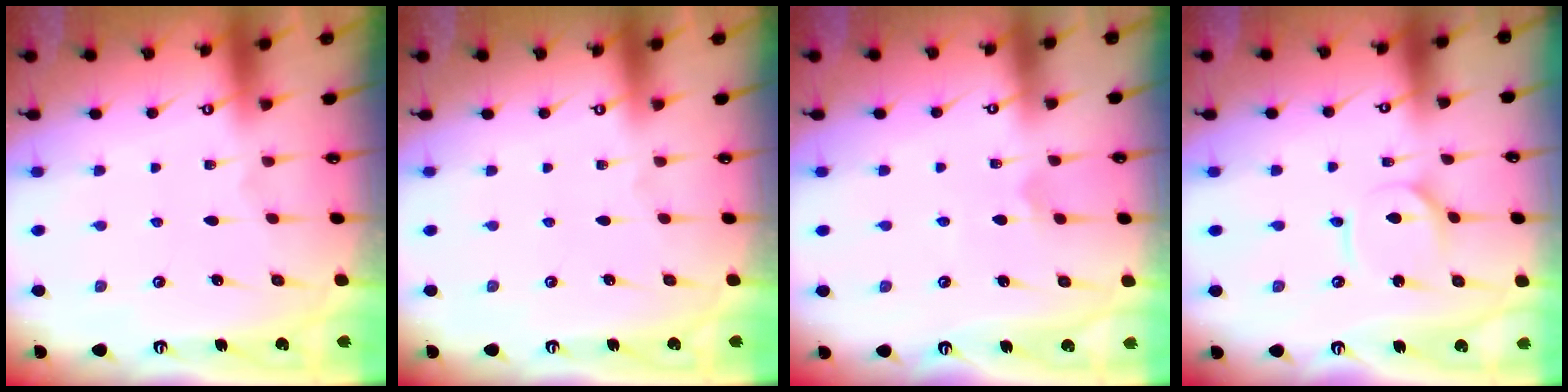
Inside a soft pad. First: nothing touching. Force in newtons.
{"total": 0.0}
{"total": 3.5, "press": 3.4, "slide": 0.4}
{"total": 3.0, "press": 3.0, "slide": 0.3}